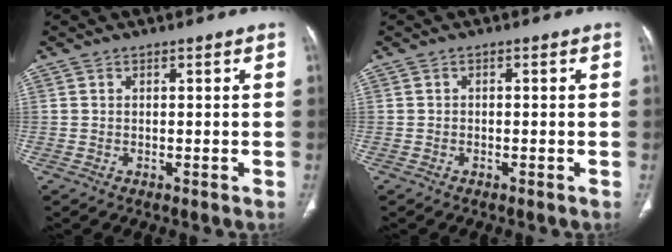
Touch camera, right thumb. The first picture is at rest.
{"total": 0.0}